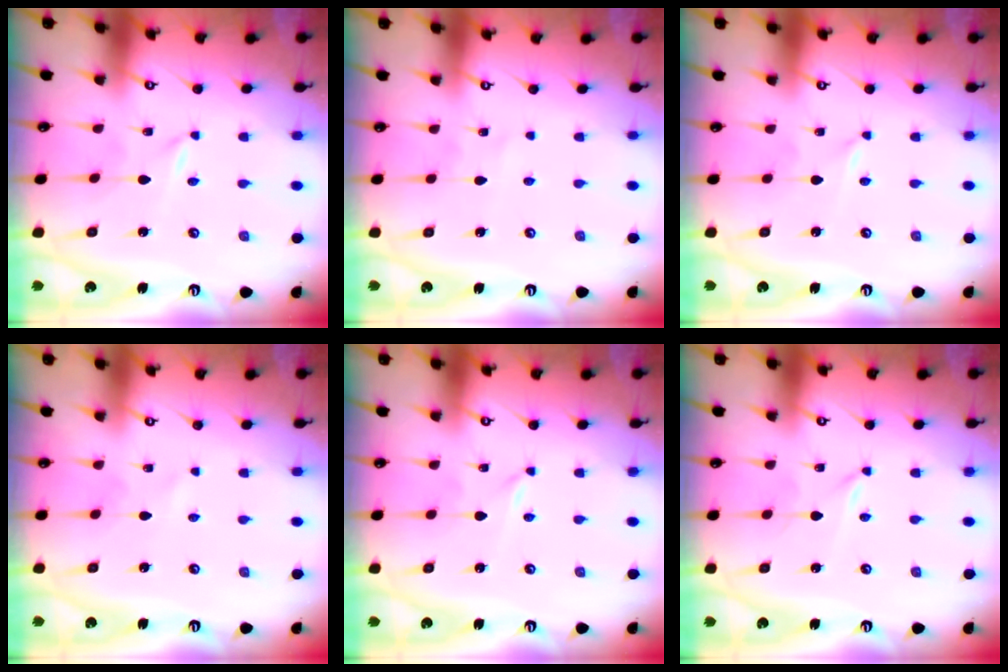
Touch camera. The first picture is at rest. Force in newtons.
{"total": 1.1, "press": 1.1, "slide": 0.0}
{"total": 0.0}
{"total": 2.2, "press": 2.2, "slide": 0.2}
{"total": 0.0}
{"total": 0.6, "press": 0.5, "slide": 0.1}